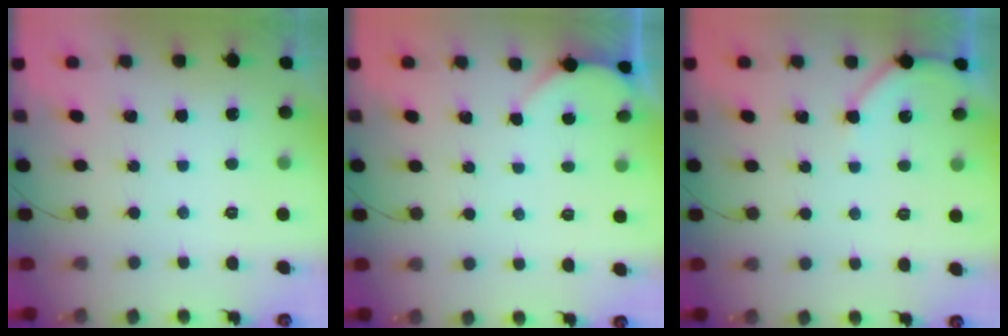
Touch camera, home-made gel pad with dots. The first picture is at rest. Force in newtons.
{"total": 1.8, "press": 1.8, "slide": 0.2}
{"total": 5.9, "press": 5.9, "slide": 0.7}